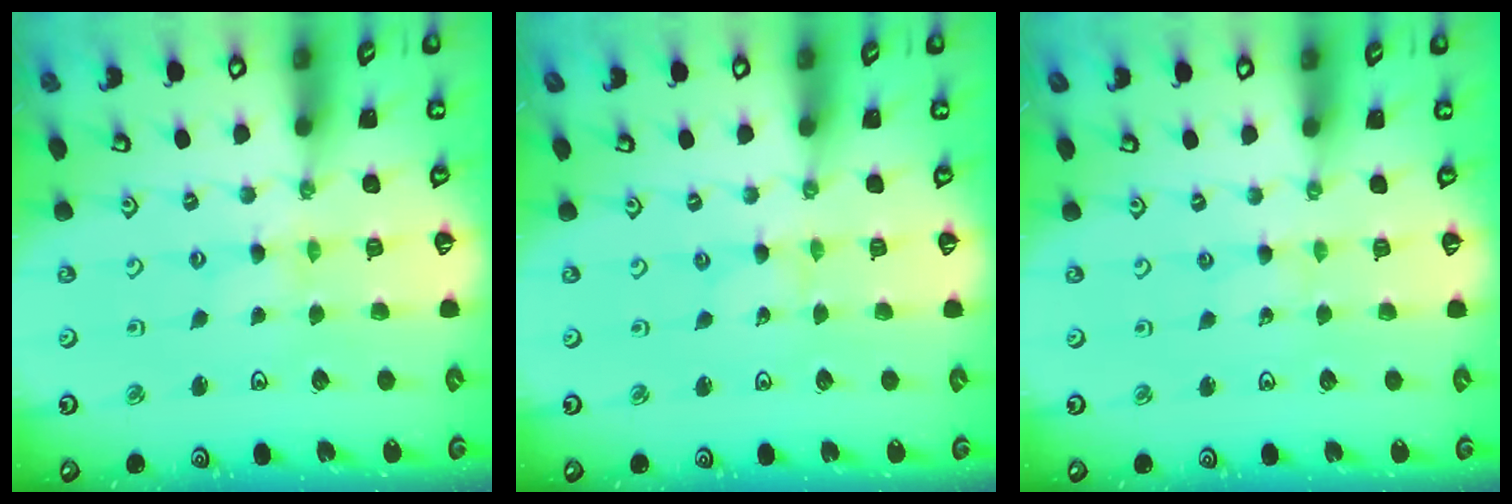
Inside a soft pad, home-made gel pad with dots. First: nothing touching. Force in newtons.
{"total": 0.0}
{"total": 0.6, "press": 0.6, "slide": 0.1}